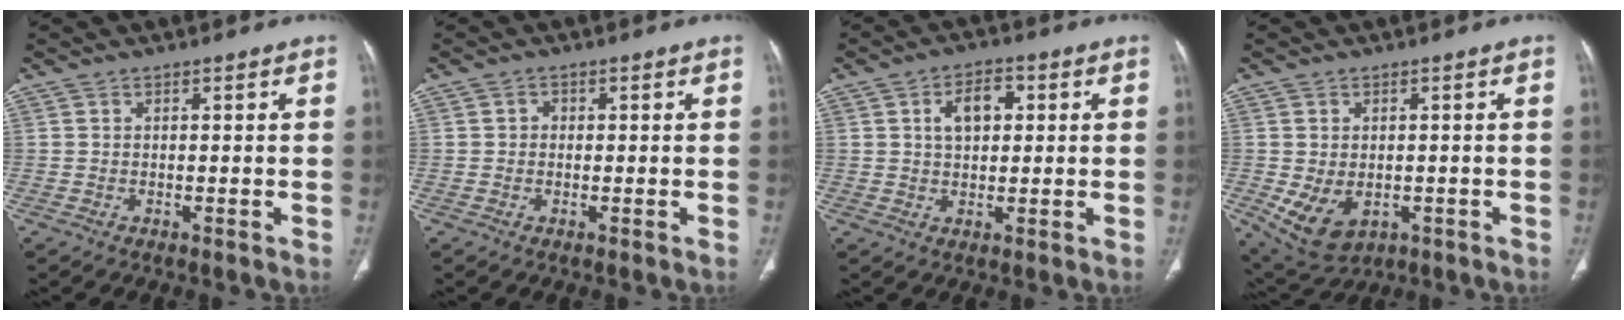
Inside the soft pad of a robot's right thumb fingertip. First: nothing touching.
{"total": 1.2, "force": [0.0, 1.1, 0.5], "torque": [-0.001, 0.004, -0.002]}
{"total": 6.4, "force": [1.6, 4.0, 4.7], "torque": [-0.064, 0.006, 0.023]}
{"total": 8.2, "force": [-1.9, 5.7, 5.7], "torque": [-0.096, -0.003, -0.010]}